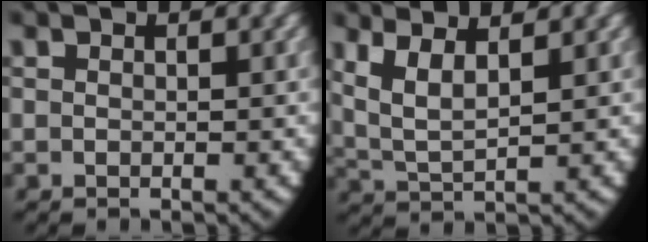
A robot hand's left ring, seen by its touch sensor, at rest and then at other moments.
{"total": 6.4, "force": [2.1, 4.4, 4.2], "torque": [-0.118, -0.009, 0.036]}